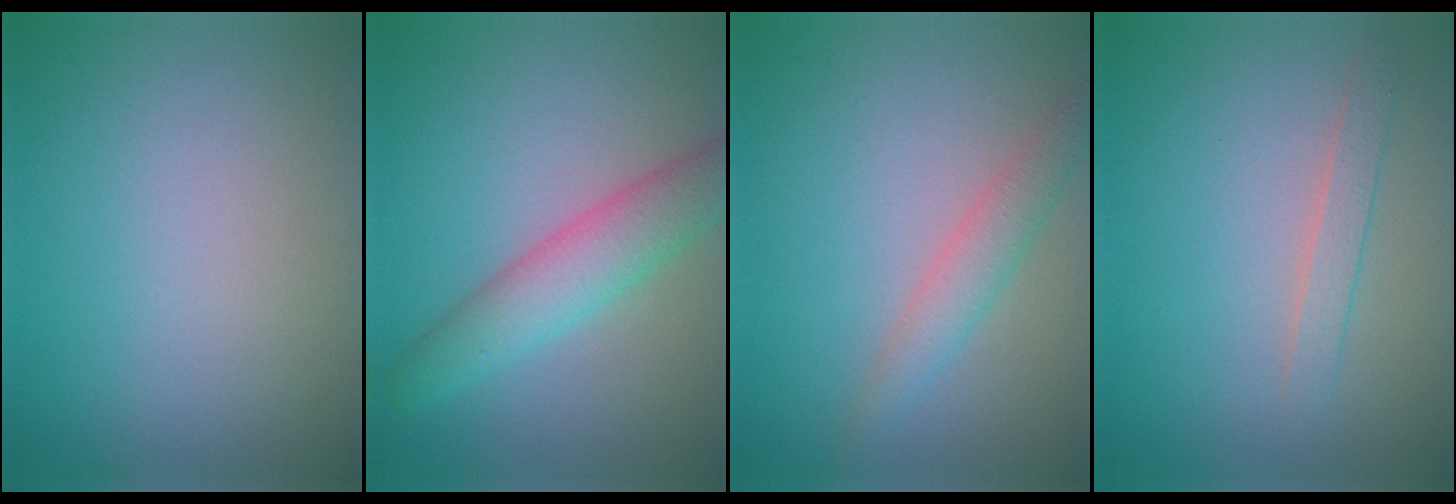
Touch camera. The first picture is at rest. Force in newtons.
{"total": 4.6, "press": 4.6, "slide": 0.2}
{"total": 2.5, "press": 2.5, "slide": 0.1}
{"total": 1.5, "press": 1.5, "slide": 0.0}